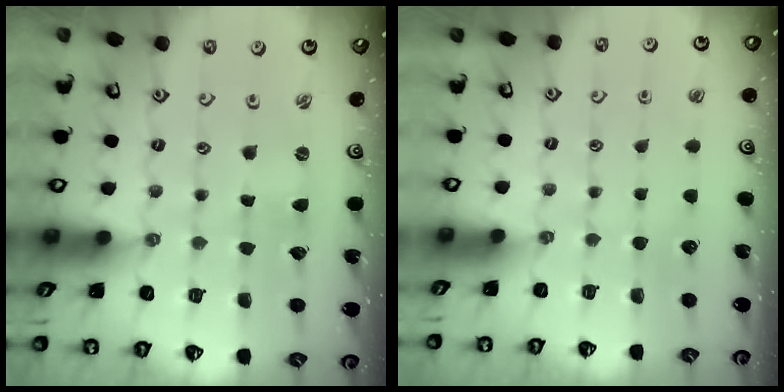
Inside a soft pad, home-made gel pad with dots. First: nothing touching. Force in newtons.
{"total": 0.0}